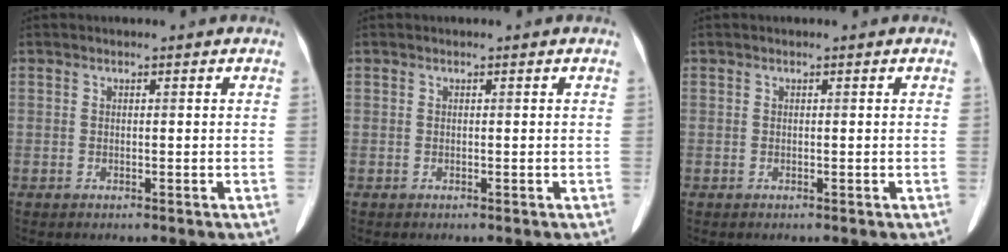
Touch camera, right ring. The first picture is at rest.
{"total": 0.0}
{"total": 0.0}